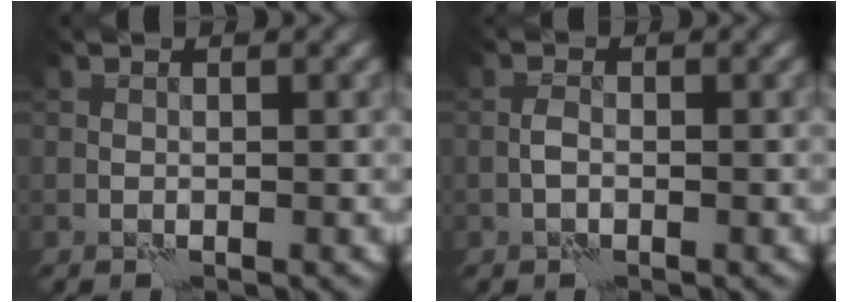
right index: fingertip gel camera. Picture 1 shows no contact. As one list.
[{"total": 0.7, "force": [-0.3, 0.2, 0.6], "torque": [-0.012, 0.003, -0.010]}]